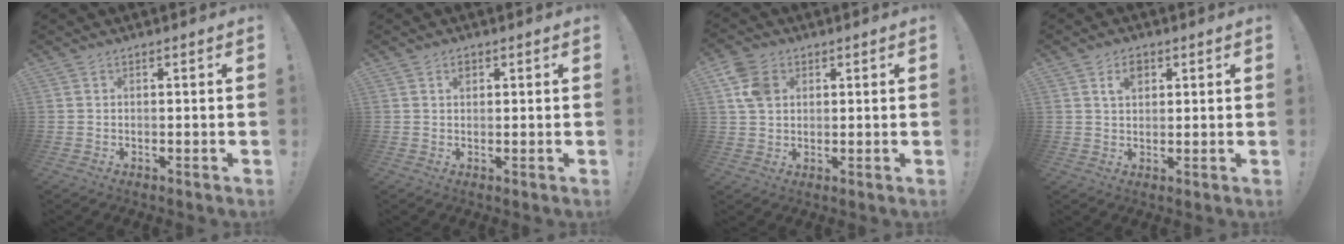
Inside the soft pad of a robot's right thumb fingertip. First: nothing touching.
{"total": 1.5, "force": [0.9, 1.1, 0.7], "torque": [0.000, -0.001, 0.012]}
{"total": 8.3, "force": [2.6, 6.3, 4.8], "torque": [-0.087, 0.004, 0.051]}
{"total": 4.4, "force": [2.1, 2.9, 2.5], "torque": [-0.034, 0.002, 0.034]}